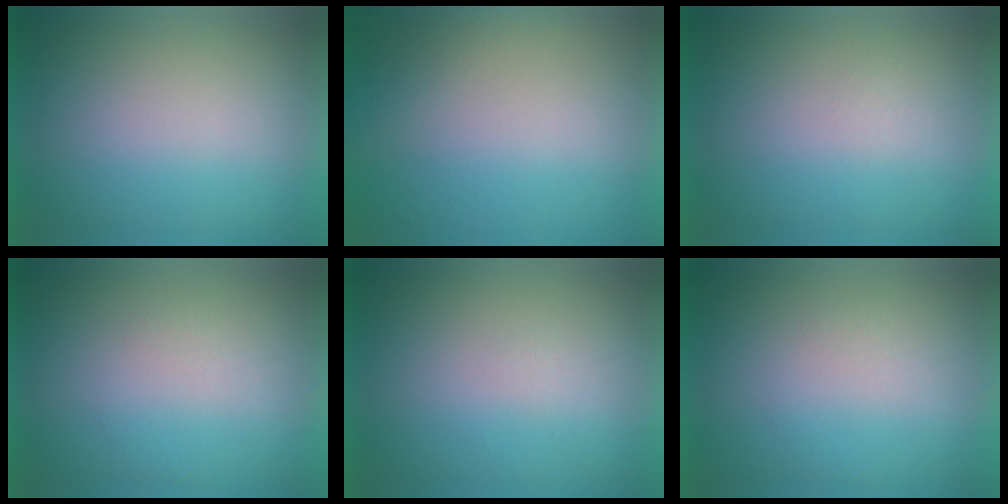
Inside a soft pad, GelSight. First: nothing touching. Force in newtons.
{"total": 8.2}
{"total": 1.3}
{"total": 1.2}
{"total": 1.0}
{"total": 1.2}